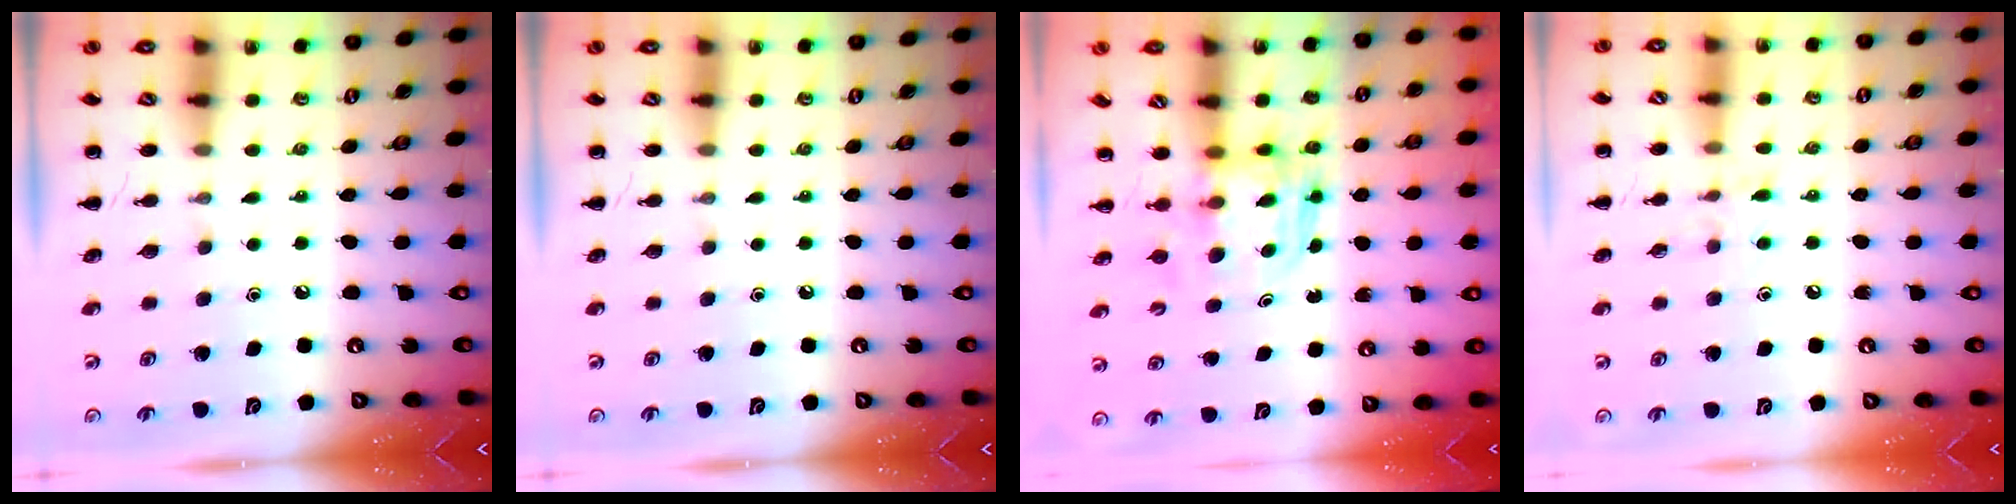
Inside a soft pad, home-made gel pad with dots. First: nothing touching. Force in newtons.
{"total": 0.0}
{"total": 3.6, "press": 3.6, "slide": 0.3}
{"total": 7.0, "press": 6.8, "slide": 1.9}